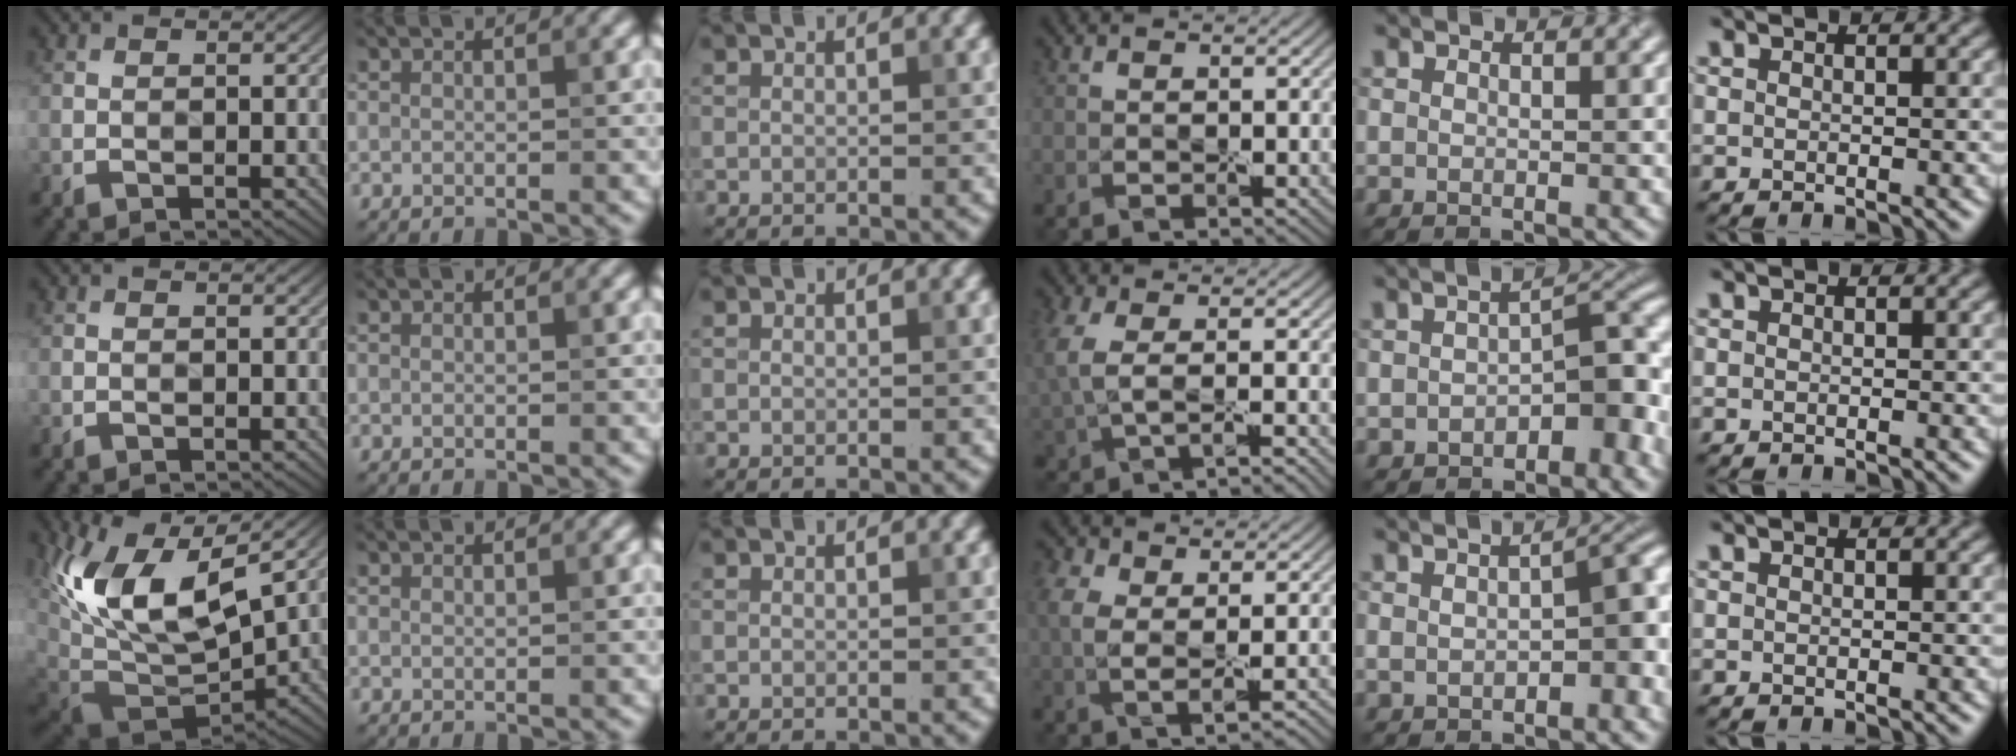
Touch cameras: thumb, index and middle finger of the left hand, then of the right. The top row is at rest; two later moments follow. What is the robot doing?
{"motion": "peel", "object": "window cling"}